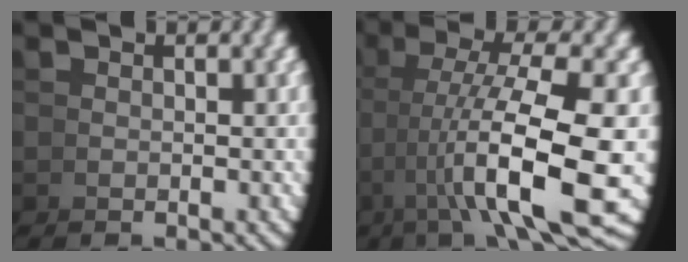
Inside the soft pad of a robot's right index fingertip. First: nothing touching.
{"total": 10.5, "force": [-0.4, 4.0, 9.7], "torque": [-0.151, -0.015, 0.011]}